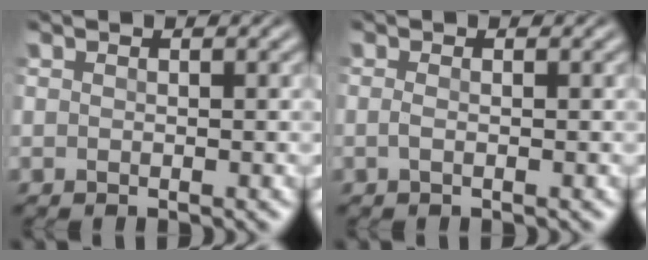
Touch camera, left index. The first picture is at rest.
{"total": 0.7, "force": [-0.2, 0.2, 0.7], "torque": [-0.016, 0.000, -0.005]}